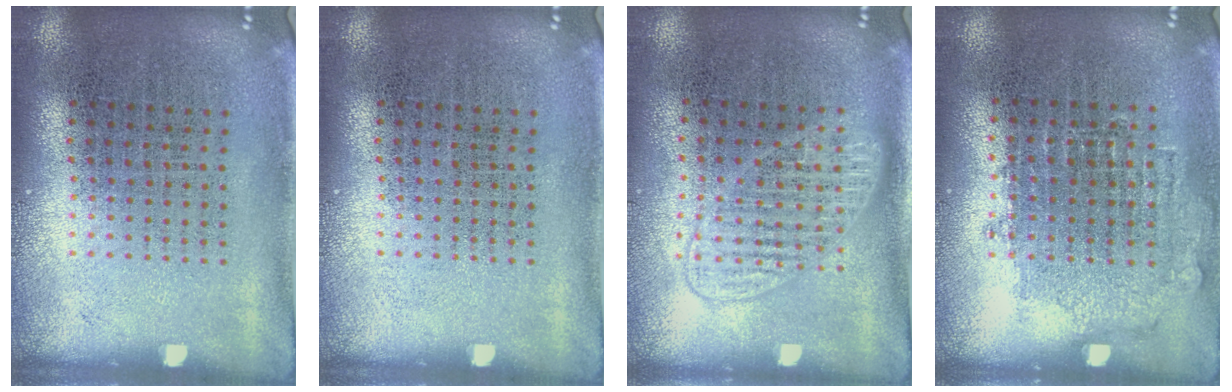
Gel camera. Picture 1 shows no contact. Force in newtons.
{"total": 0.0}
{"total": 1.4, "press": 1.3, "slide": 0.4}
{"total": 0.9, "press": 0.8, "slide": 0.4}